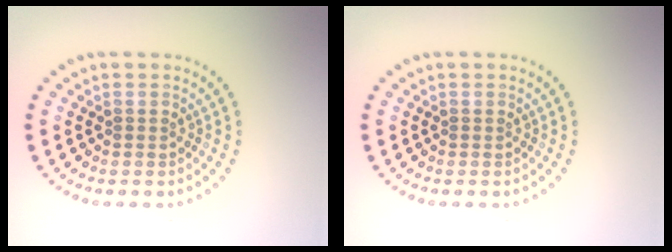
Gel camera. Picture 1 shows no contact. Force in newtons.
{"total": 0.0}